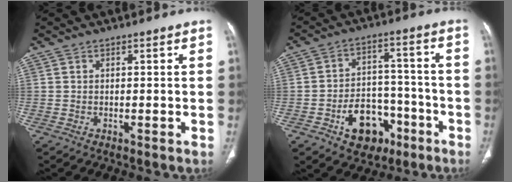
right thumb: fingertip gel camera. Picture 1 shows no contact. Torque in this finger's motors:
{"motor_torque": [2.31, 1.10, 0.77, -0.76, 0.09]}